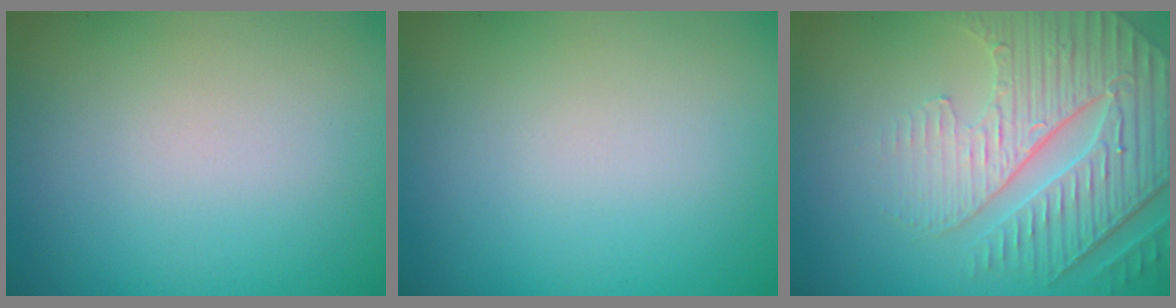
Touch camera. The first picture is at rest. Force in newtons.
{"total": 0.0}
{"total": 6.8, "press": 5.2, "slide": 4.3}